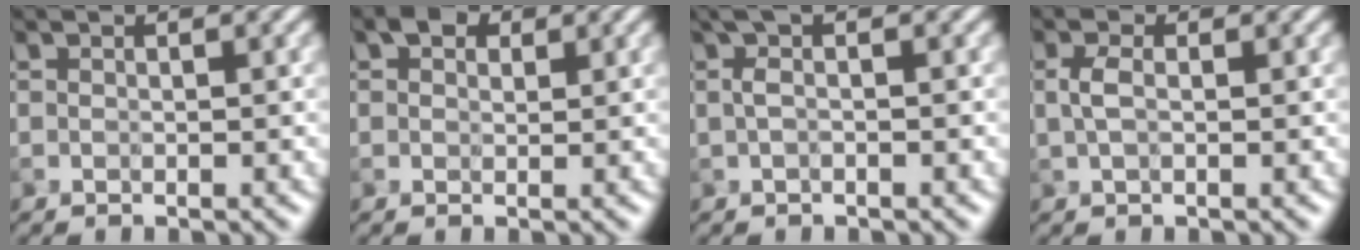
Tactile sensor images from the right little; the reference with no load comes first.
{"total": 1.9, "force": [1.1, 1.2, 1.0], "torque": [-0.016, 0.002, 0.016]}
{"total": 2.5, "force": [0.9, 0.9, 2.1], "torque": [-0.041, 0.009, 0.001]}
{"total": 1.8, "force": [0.1, 1.0, 1.5], "torque": [-0.038, 0.003, 0.000]}